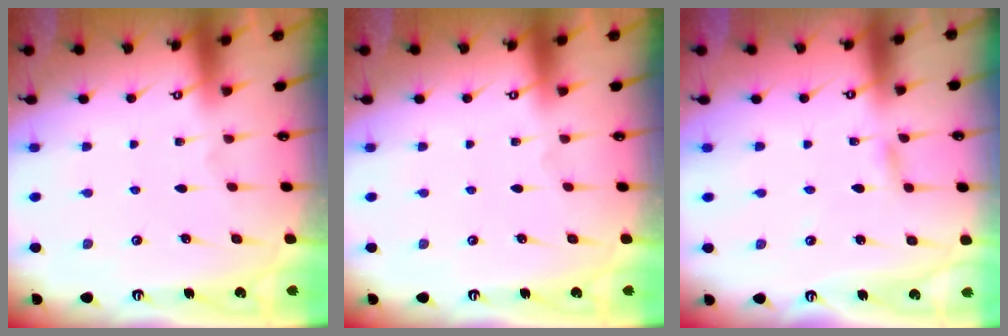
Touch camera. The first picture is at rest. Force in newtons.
{"total": 0.0}
{"total": 2.1, "press": 2.1, "slide": 0.2}